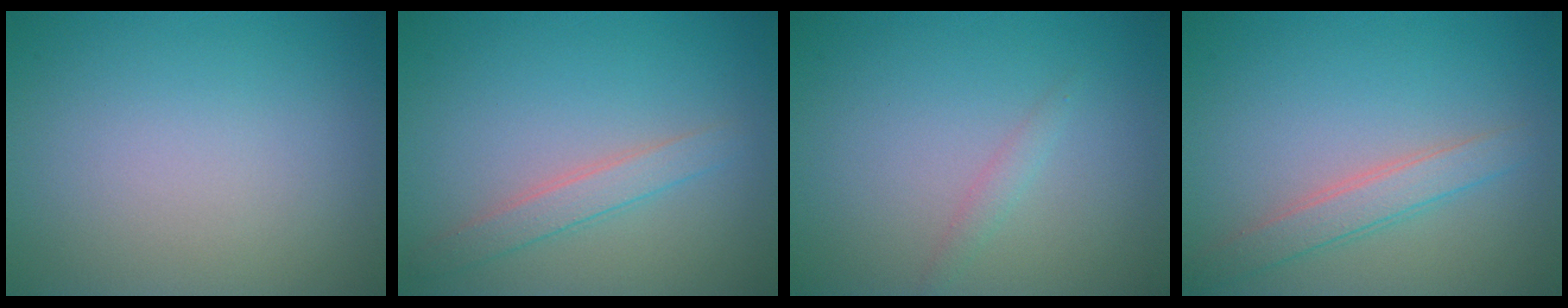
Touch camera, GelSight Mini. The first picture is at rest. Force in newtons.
{"total": 2.1, "press": 2.1, "slide": 0.0}
{"total": 1.0, "press": 1.0, "slide": 0.0}
{"total": 2.5, "press": 2.5, "slide": 0.1}